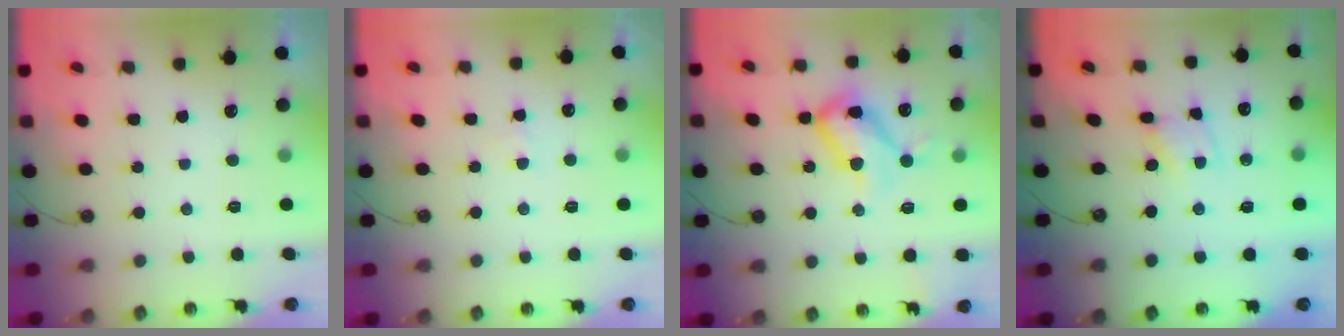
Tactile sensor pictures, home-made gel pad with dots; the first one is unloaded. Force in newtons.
{"total": 3.9, "press": 3.8, "slide": 0.5}
{"total": 14.1, "press": 14.0, "slide": 1.3}
{"total": 2.6, "press": 2.6, "slide": 0.2}